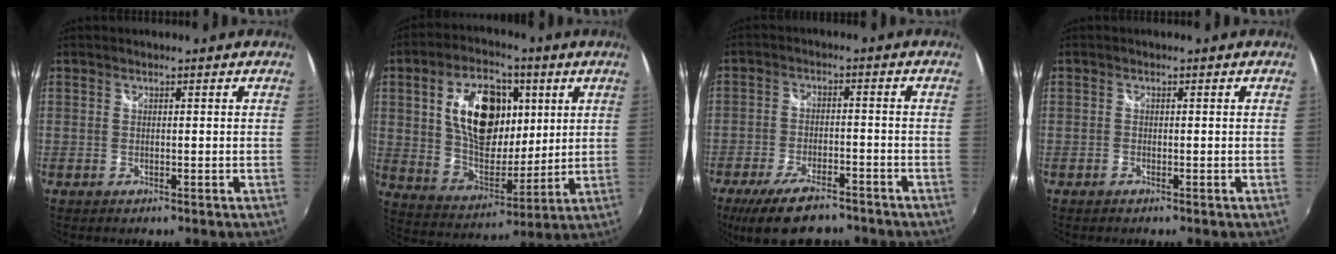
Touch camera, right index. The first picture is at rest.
{"total": 18.2, "force": [5.2, 10.6, 13.8], "torque": [-0.249, 0.007, 0.100]}
{"total": 12.3, "force": [-9.3, 4.5, 6.6], "torque": [-0.150, -0.022, -0.152]}
{"total": 0.6, "force": [-0.5, 0.3, 0.2], "torque": [-0.004, -0.001, -0.011]}